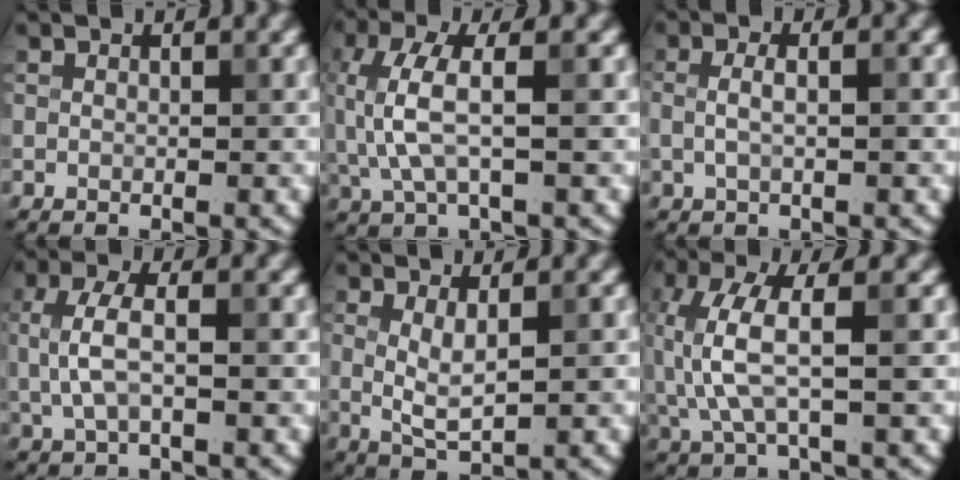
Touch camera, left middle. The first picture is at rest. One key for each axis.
{"total": 4.9, "fx": 0.3, "fy": 1.5, "fz": 4.6, "tx": -0.114, "ty": 0.003, "tz": 0.005}
{"total": 2.1, "fx": 0.2, "fy": 0.7, "fz": 2.0, "tx": -0.035, "ty": -0.003, "tz": -0.002}
{"total": 3.7, "fx": 0.1, "fy": 1.5, "fz": 3.4, "tx": -0.077, "ty": 0.006, "tz": 0.001}
{"total": 2.6, "fx": 0.5, "fy": 0.6, "fz": 2.5, "tx": -0.050, "ty": -0.007, "tz": 0.013}
{"total": 5.4, "fx": 0.1, "fy": 1.4, "fz": 5.2, "tx": -0.128, "ty": 0.007, "tz": 0.003}